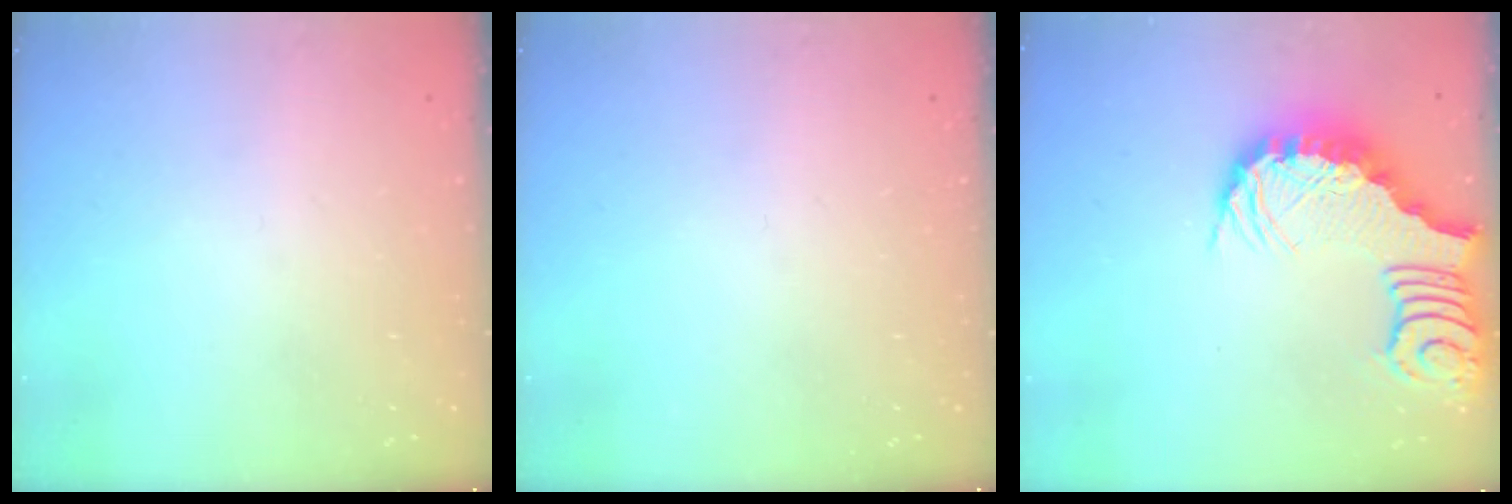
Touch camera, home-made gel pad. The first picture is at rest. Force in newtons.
{"total": 0.0}
{"total": 3.7, "press": 3.6, "slide": 0.7}